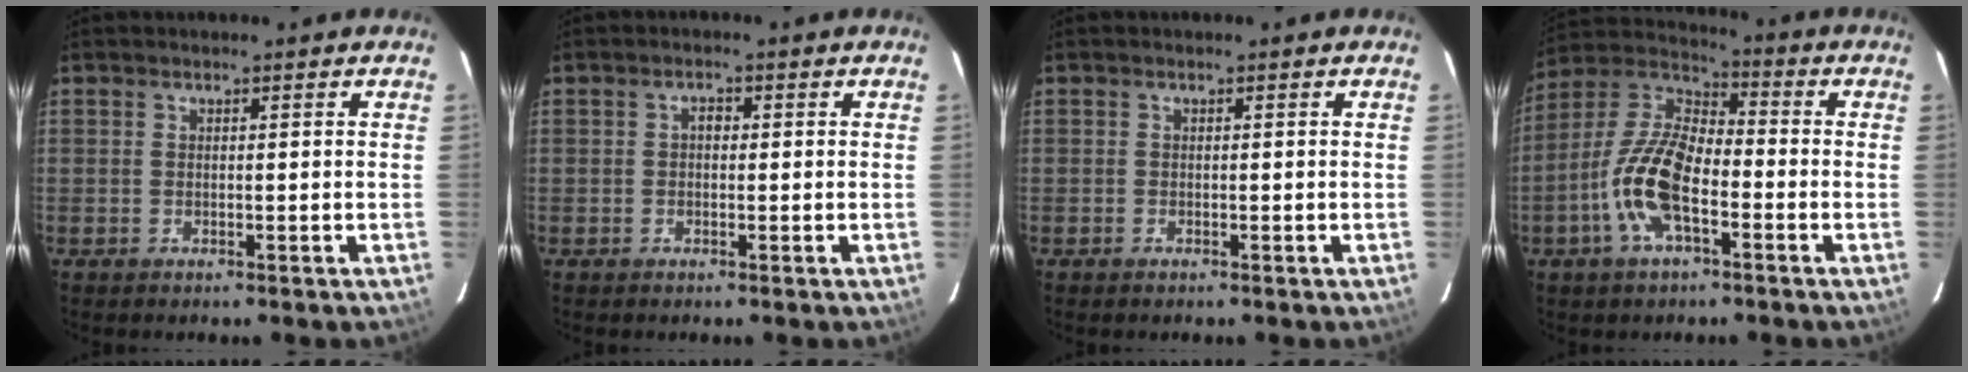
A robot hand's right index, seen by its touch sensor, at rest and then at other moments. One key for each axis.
{"total": 1.3, "fx": 0.0, "fy": 1.0, "fz": 0.8, "tx": -0.014, "ty": 0.007, "tz": -0.003}
{"total": 0.0}
{"total": 13.4, "fx": -4.8, "fy": 5.5, "fz": 11.2, "tx": -0.238, "ty": 0.005, "tz": -0.096}